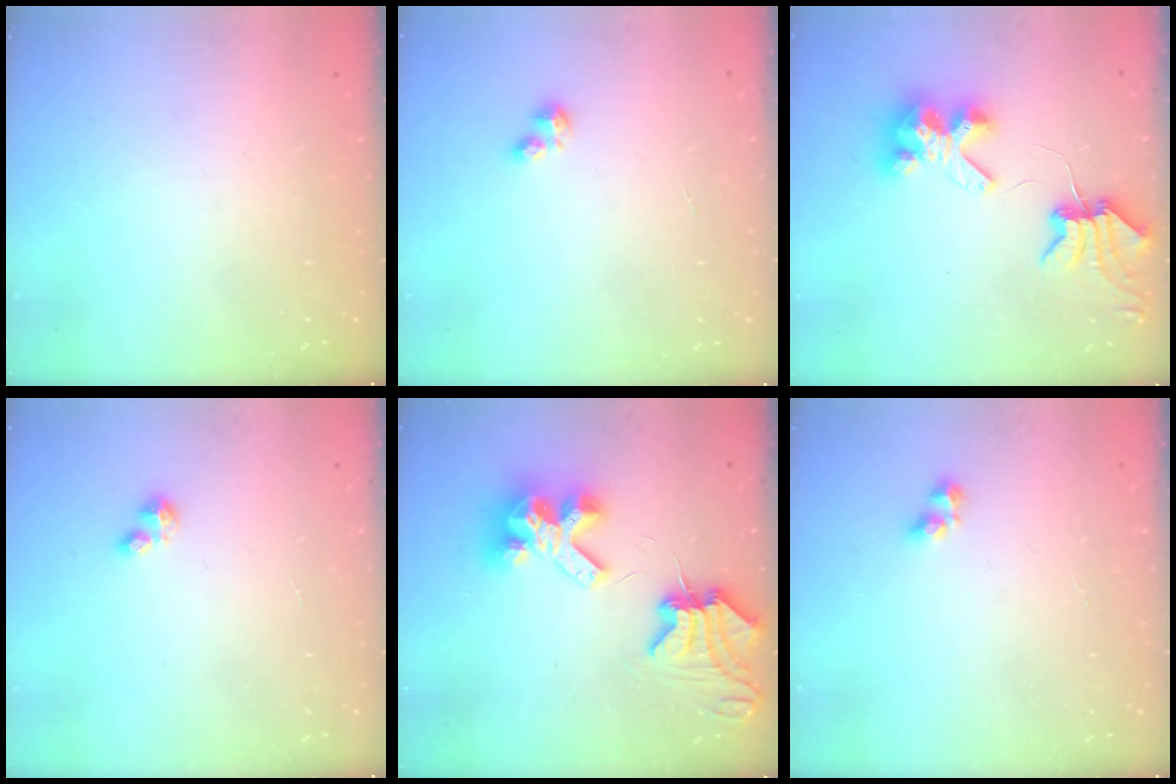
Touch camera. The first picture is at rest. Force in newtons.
{"total": 1.9, "press": 1.9, "slide": 0.2}
{"total": 6.7, "press": 6.6, "slide": 0.8}
{"total": 2.0, "press": 2.0, "slide": 0.2}
{"total": 10.2, "press": 10.1, "slide": 1.3}
{"total": 3.8, "press": 3.7, "slide": 0.9}